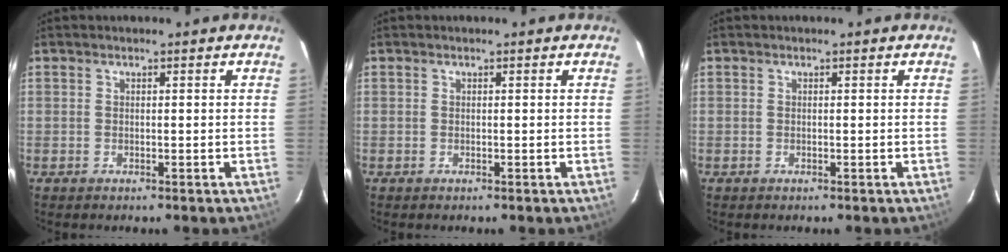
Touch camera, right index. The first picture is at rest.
{"total": 0.0}
{"total": 0.0}